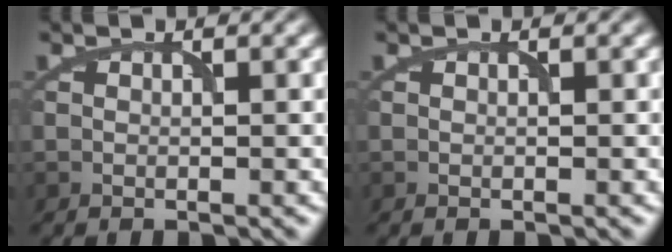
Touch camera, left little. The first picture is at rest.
{"total": 0.0}